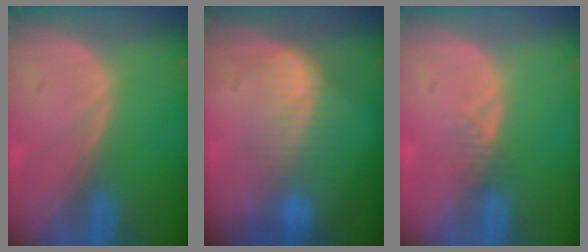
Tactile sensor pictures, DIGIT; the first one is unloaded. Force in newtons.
{"total": 7.1, "press": 6.5, "slide": 2.9}
{"total": 1.6, "press": 1.4, "slide": 0.9}